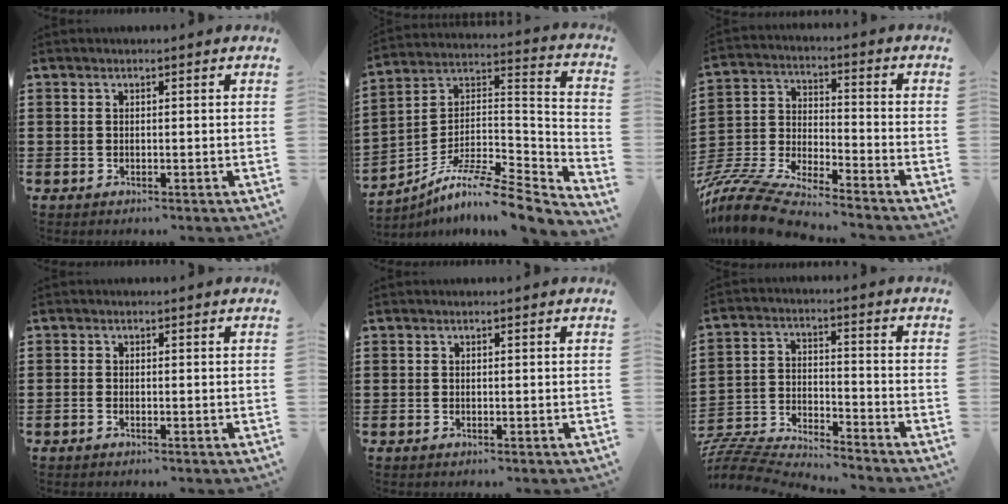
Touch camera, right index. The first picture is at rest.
{"total": 8.1, "force": [-6.7, 0.9, 4.5], "torque": [-0.087, -0.007, -0.137]}
{"total": 8.5, "force": [-8.1, 0.4, 2.4], "torque": [-0.072, -0.006, -0.169]}
{"total": 0.6, "force": [-0.5, 0.0, 0.2], "torque": [-0.006, -0.004, -0.010]}
{"total": 0.0}
{"total": 6.2, "force": [-6.2, 0.0, 0.4], "torque": [-0.030, -0.011, -0.133]}